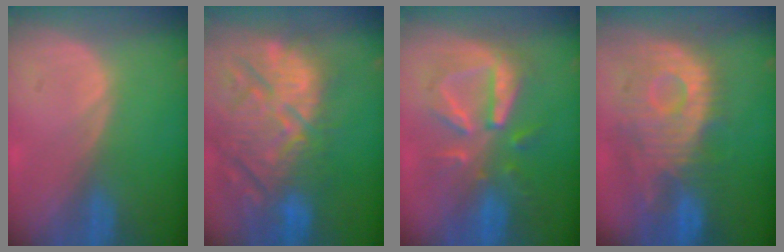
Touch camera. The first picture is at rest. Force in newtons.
{"total": 14.9, "press": 12.8, "slide": 7.7}
{"total": 8.5, "press": 8.3, "slide": 1.5}
{"total": 11.6, "press": 10.5, "slide": 4.9}